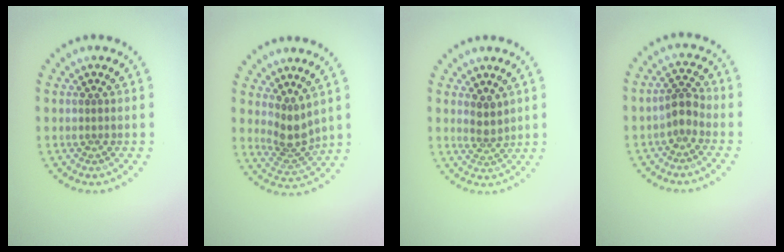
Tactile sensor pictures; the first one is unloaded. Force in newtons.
{"total": 2.7, "press": 2.2, "slide": 1.7}
{"total": 1.7, "press": 1.4, "slide": 1.0}
{"total": 2.0, "press": 1.6, "slide": 1.3}